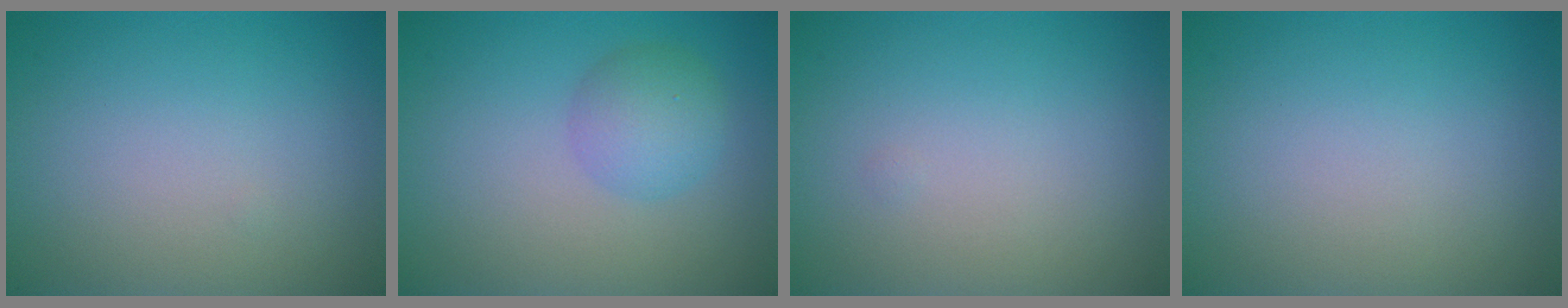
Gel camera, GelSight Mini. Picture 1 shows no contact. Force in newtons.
{"total": 3.0, "press": 3.0, "slide": 0.1}
{"total": 0.0}
{"total": 0.0}